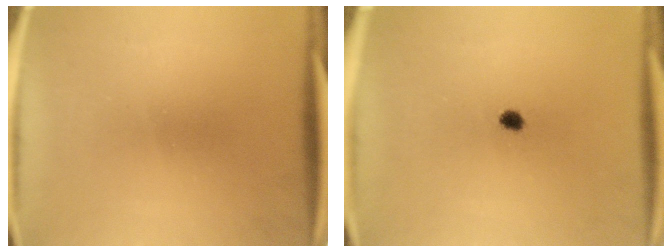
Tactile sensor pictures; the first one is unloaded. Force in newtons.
{"total": 1.8}